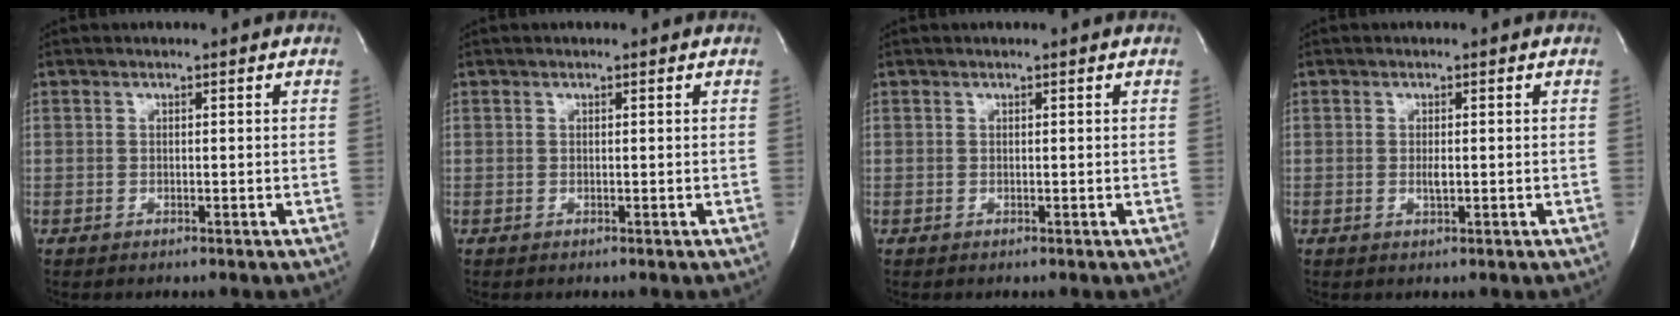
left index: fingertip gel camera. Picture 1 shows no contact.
{"total": 0.0}
{"total": 0.0}
{"total": 1.1, "force": [-0.1, 0.3, 1.0], "torque": [-0.023, -0.005, -0.002]}